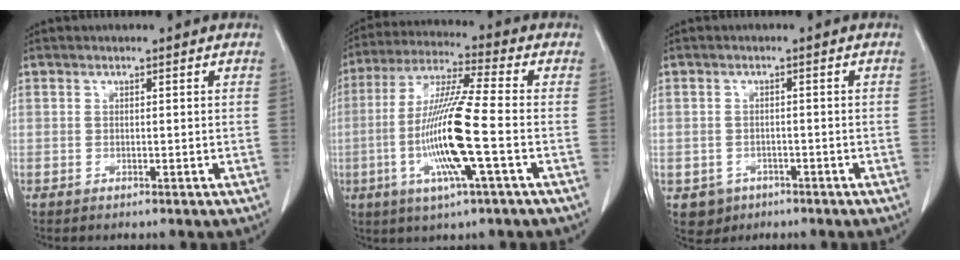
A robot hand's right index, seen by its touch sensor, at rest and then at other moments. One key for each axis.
{"total": 14.1, "fx": -3.3, "fy": 0.0, "fz": 13.7, "tx": -0.280, "ty": -0.009, "tz": -0.070}
{"total": 3.4, "fx": -1.7, "fy": 2.9, "fz": 0.3, "tx": 0.001, "ty": 0.009, "tz": -0.020}